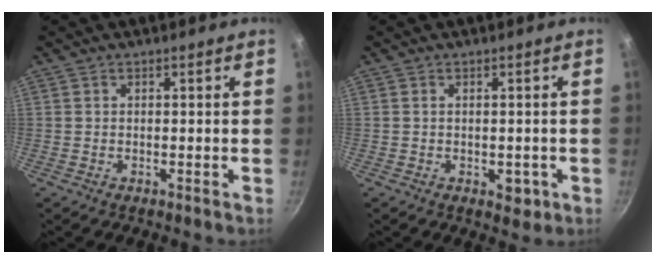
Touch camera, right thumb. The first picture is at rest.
{"total": 3.0, "force": [-0.9, 1.8, 2.2], "torque": [-0.022, -0.001, -0.007]}